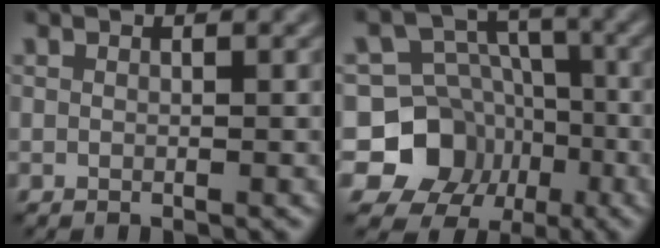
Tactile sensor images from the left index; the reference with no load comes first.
{"total": 9.7, "force": [-3.6, 8.5, 3.0], "torque": [-0.048, 0.004, -0.093]}